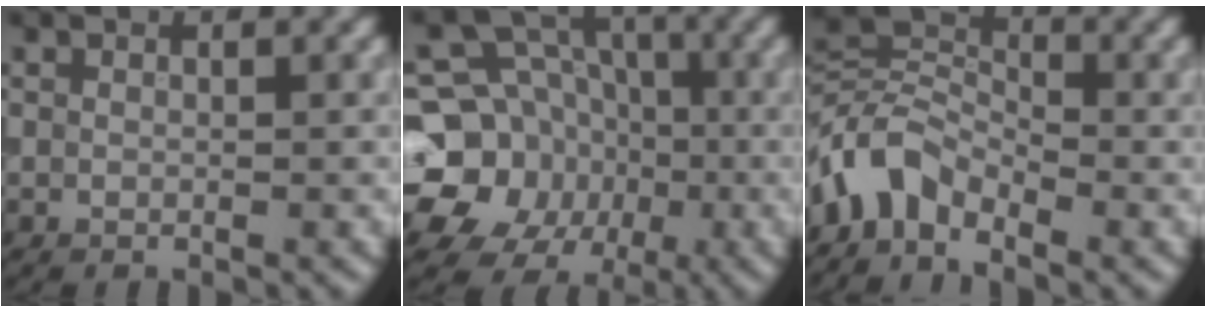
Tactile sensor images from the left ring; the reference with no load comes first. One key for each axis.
{"total": 14.0, "fx": -3.0, "fy": 12.4, "fz": 5.6, "tx": -0.105, "ty": -0.011, "tz": -0.076}
{"total": 4.7, "fx": -2.8, "fy": 2.9, "fz": 2.6, "tx": -0.044, "ty": 0.009, "tz": -0.069}